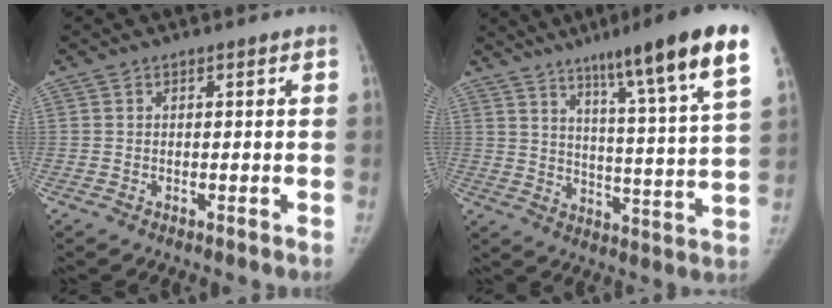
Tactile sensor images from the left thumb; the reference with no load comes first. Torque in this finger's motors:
{"motor_torque": [2.28, 0.52, 1.39, -1.38, 0.43]}